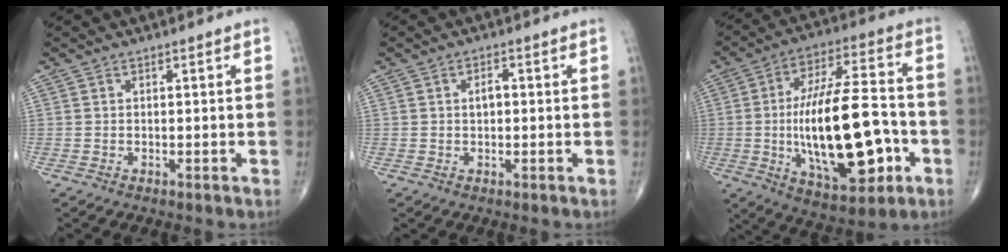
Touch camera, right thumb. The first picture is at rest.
{"total": 2.1, "force": [0.2, 1.3, 1.7], "torque": [-0.024, 0.007, 0.000]}
{"total": 24.4, "force": [-4.4, 10.1, 21.7], "torque": [-0.353, 0.026, -0.054]}